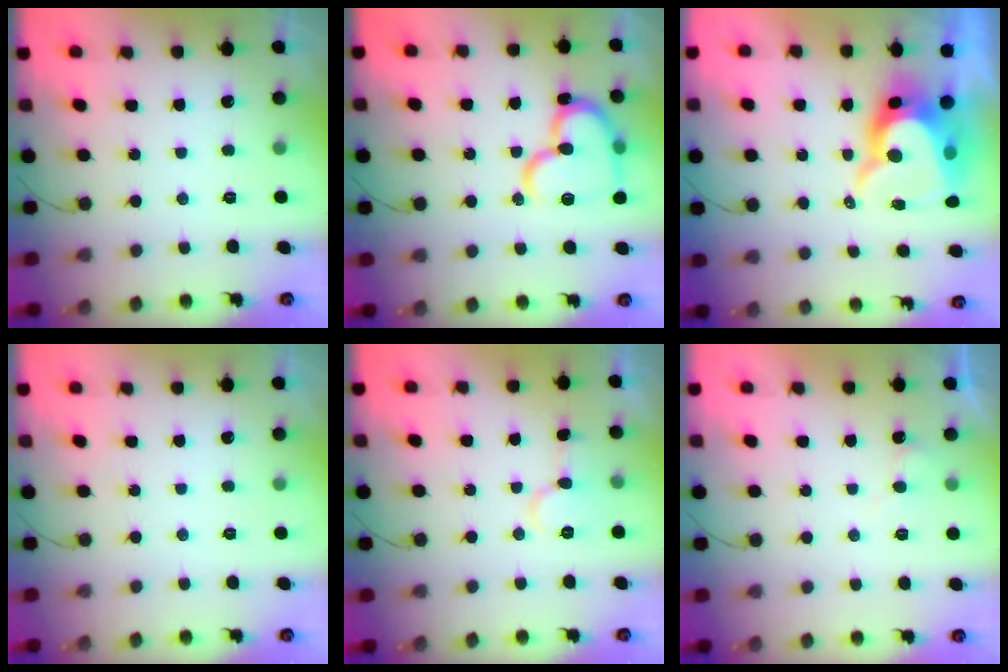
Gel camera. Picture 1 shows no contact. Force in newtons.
{"total": 18.0, "press": 18.0, "slide": 1.6}
{"total": 12.3, "press": 12.2, "slide": 0.9}
{"total": 0.0}
{"total": 7.2, "press": 7.2, "slide": 0.8}
{"total": 4.0, "press": 3.9, "slide": 0.4}